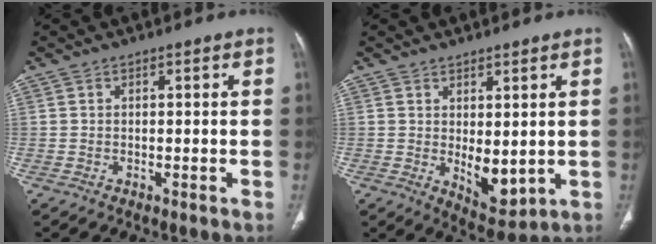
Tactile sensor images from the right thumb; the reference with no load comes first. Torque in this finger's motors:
{"motor_torque": [1.84, 1.60, 0.80, -0.71, 0.26]}